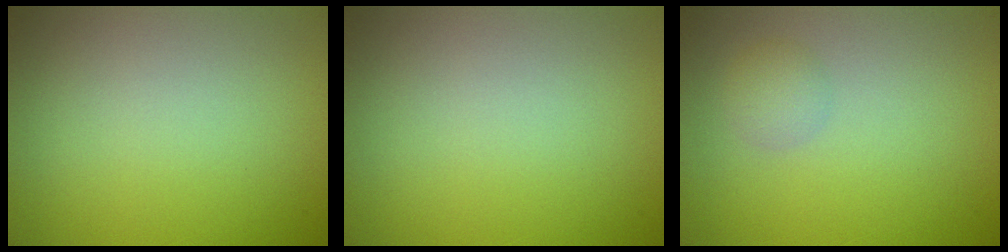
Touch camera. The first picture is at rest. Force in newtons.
{"total": 0.0}
{"total": 1.4, "press": 1.4, "slide": 0.1}